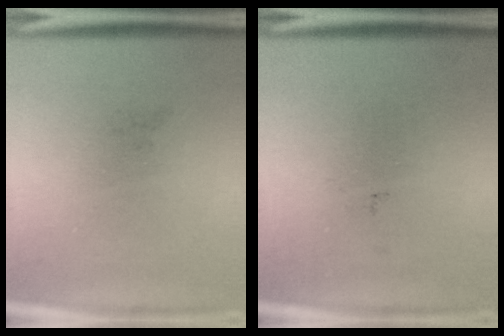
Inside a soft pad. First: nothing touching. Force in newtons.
{"total": 0.0}